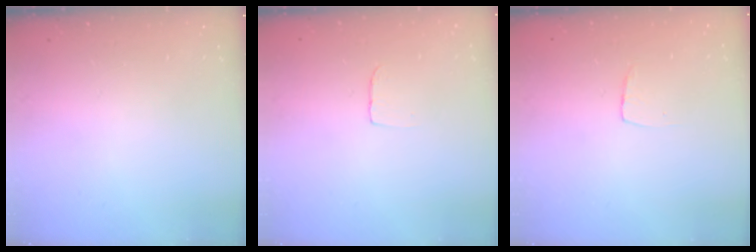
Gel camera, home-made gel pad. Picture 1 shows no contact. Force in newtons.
{"total": 2.4, "press": 2.4, "slide": 0.1}
{"total": 3.8, "press": 3.7, "slide": 0.3}